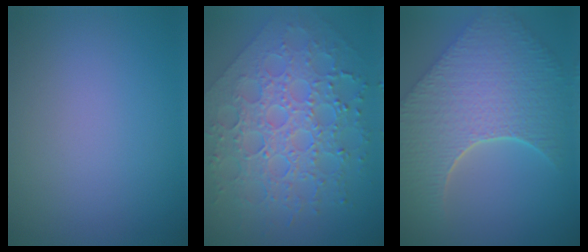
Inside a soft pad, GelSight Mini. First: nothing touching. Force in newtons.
{"total": 8.4, "press": 6.1, "slide": 5.7}
{"total": 9.7, "press": 7.0, "slide": 6.7}